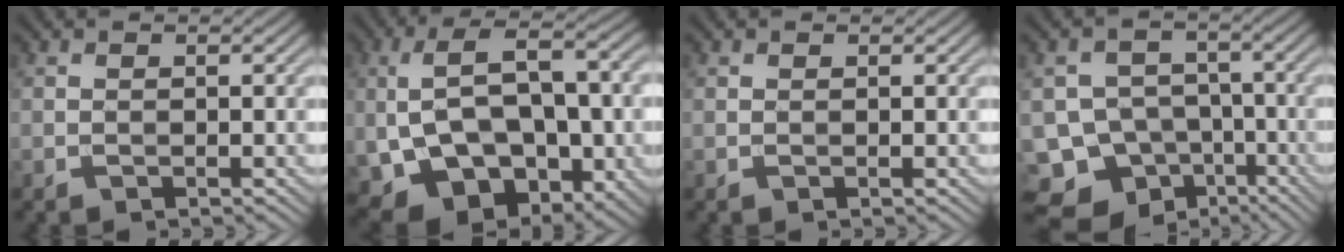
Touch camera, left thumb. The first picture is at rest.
{"total": 15.0, "force": [-1.9, 9.3, 11.7], "torque": [-0.238, -0.016, -0.015]}
{"total": 0.0}
{"total": 12.4, "force": [-7.8, 9.2, 3.1], "torque": [-0.083, -0.026, -0.126]}